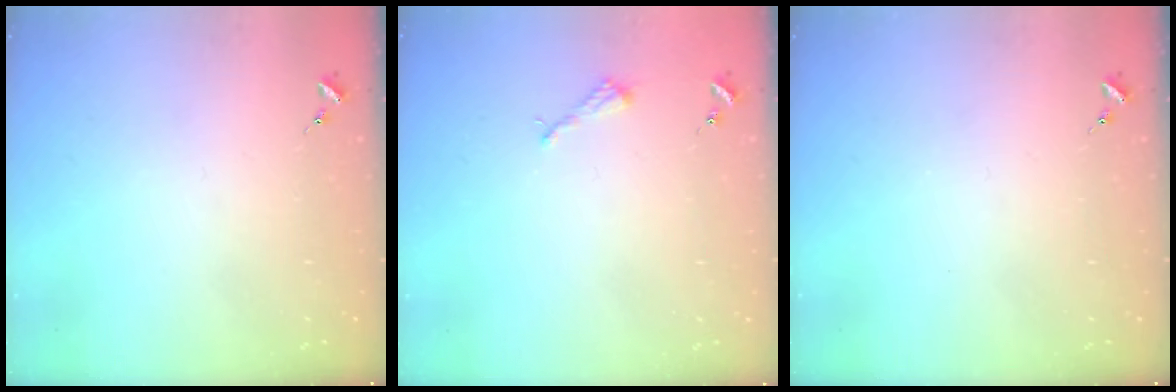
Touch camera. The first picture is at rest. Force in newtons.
{"total": 2.6, "press": 2.6, "slide": 0.3}
{"total": 0.0}